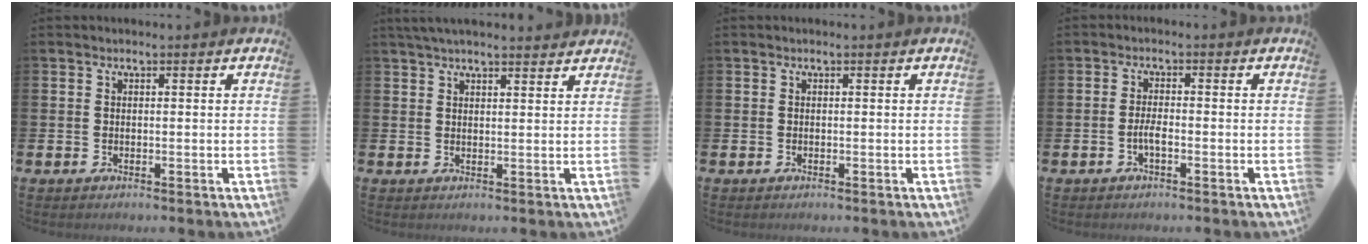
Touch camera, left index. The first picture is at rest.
{"total": 3.2, "force": [3.0, 0.3, 1.0], "torque": [-0.026, -0.004, 0.056]}
{"total": 0.0}
{"total": 1.9, "force": [-0.8, 0.5, 1.7], "torque": [-0.026, 0.000, -0.017]}